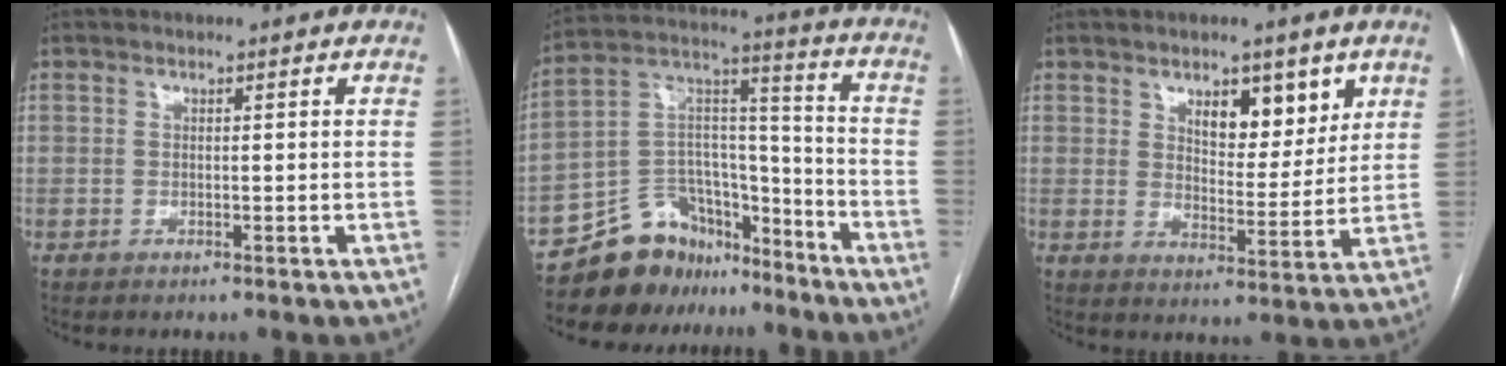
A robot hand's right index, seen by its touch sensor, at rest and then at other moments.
{"total": 14.1, "force": [-11.9, 7.0, 2.6], "torque": [-0.034, 0.087, -0.205]}
{"total": 7.9, "force": [4.4, 3.5, 5.6], "torque": [-0.076, -0.004, 0.070]}